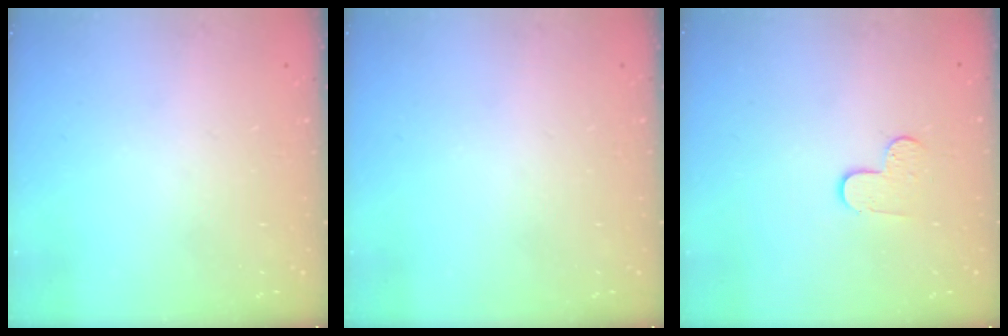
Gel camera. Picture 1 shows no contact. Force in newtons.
{"total": 0.0}
{"total": 7.3, "press": 7.2, "slide": 0.6}